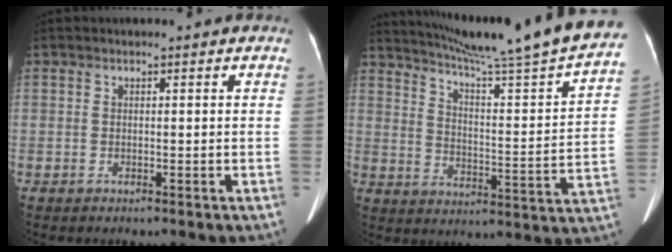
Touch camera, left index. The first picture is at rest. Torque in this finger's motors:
{"motor_torque": [0.10, -0.76, 0.02, 0.03]}